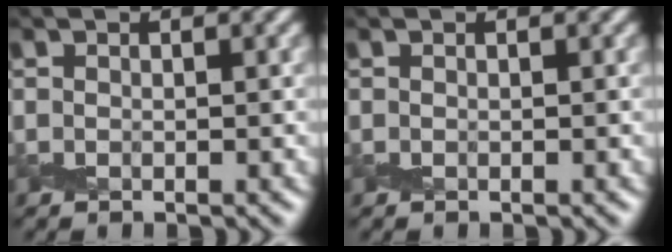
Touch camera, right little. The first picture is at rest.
{"total": 0.0}